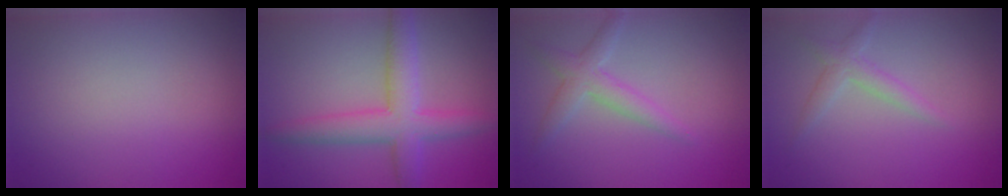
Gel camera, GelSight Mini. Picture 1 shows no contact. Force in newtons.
{"total": 5.4, "press": 5.4, "slide": 0.1}
{"total": 2.5, "press": 2.5, "slide": 0.1}
{"total": 1.8, "press": 1.8, "slide": 0.1}